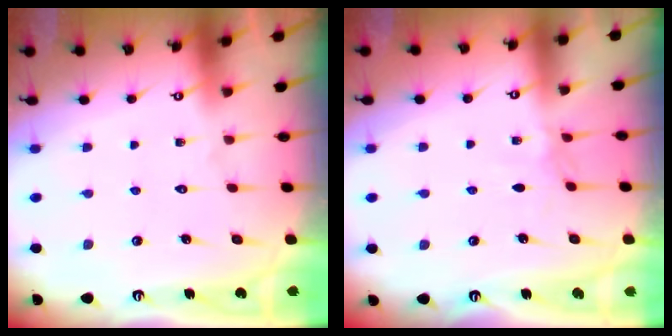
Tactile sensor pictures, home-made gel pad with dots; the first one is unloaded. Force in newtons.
{"total": 2.9, "press": 2.9, "slide": 0.5}